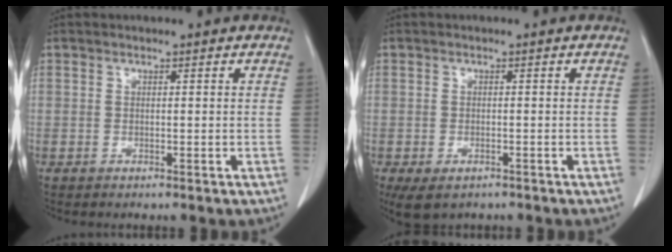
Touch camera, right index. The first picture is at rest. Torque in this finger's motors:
{"motor_torque": [0.59, -0.52, 0.20, 0.06]}